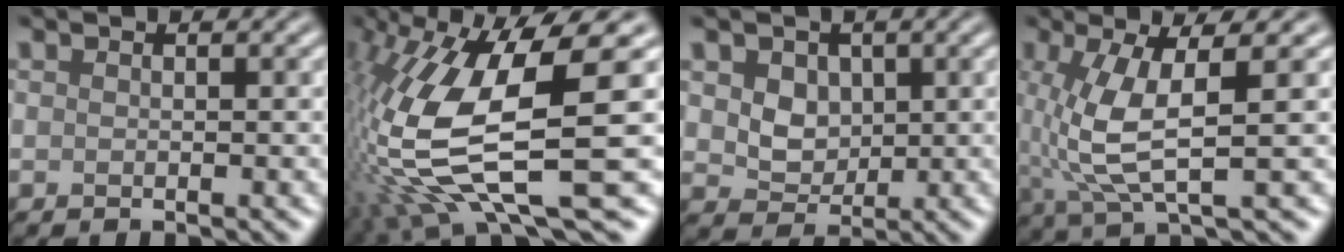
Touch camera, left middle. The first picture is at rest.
{"total": 14.1, "force": [-1.4, 4.6, 13.2], "torque": [-0.282, -0.022, -0.012]}
{"total": 3.9, "force": [1.3, 3.0, 2.1], "torque": [-0.050, -0.004, 0.025]}
{"total": 6.0, "force": [0.4, 1.6, 5.7], "torque": [-0.127, 0.002, 0.012]}